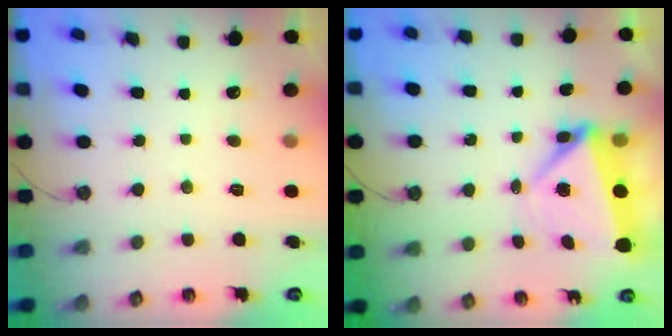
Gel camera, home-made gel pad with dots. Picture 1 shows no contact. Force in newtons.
{"total": 6.3, "press": 6.0, "slide": 1.9}